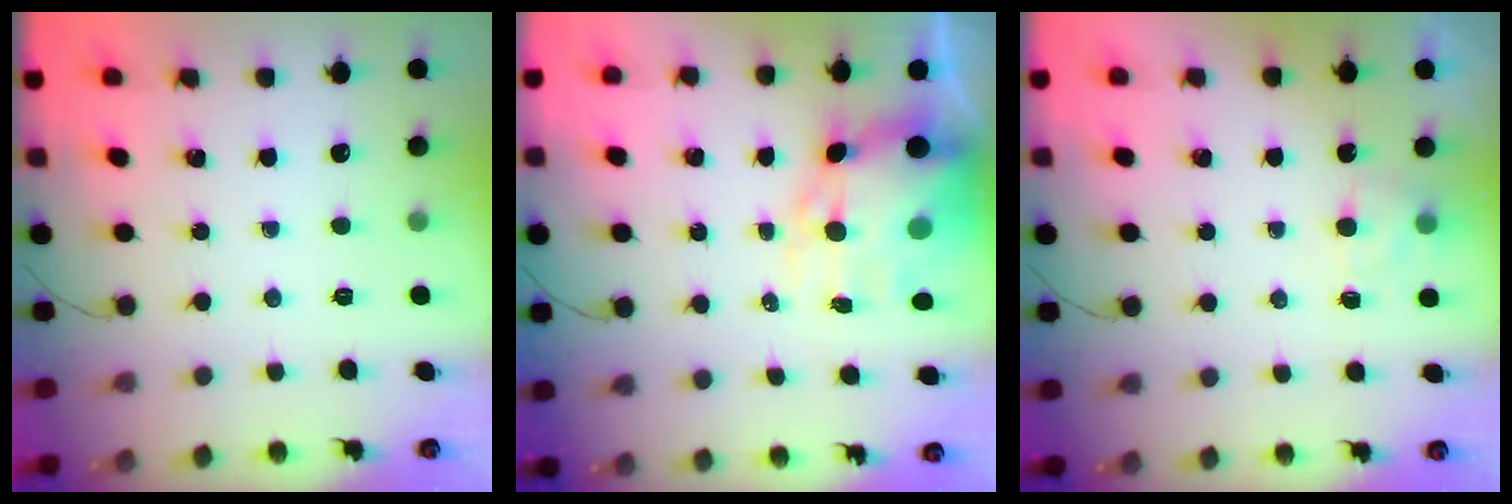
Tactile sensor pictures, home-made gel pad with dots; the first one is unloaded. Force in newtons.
{"total": 12.6, "press": 12.2, "slide": 3.1}
{"total": 4.7, "press": 4.6, "slide": 1.2}